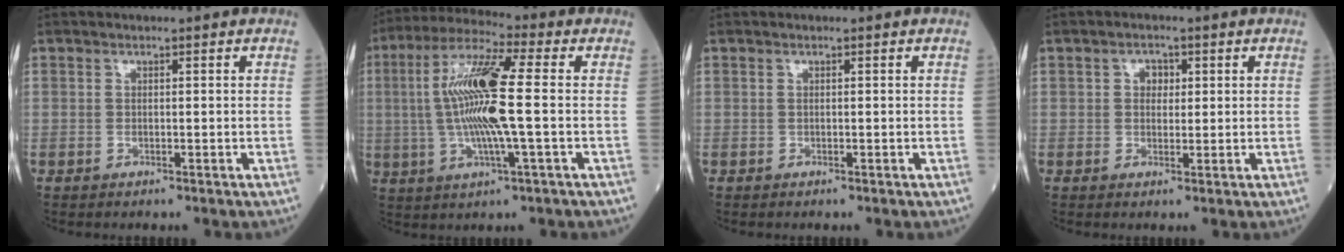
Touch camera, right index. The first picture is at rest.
{"total": 14.3, "force": [0.1, 1.2, 14.2], "torque": [-0.290, 0.006, -0.005]}
{"total": 0.0}
{"total": 2.3, "force": [0.7, 1.7, 1.4], "torque": [-0.020, 0.007, 0.010]}